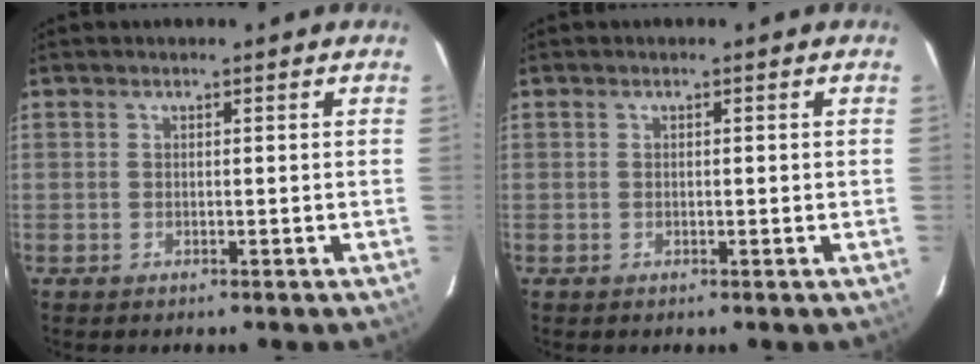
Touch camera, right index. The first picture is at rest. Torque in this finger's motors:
{"motor_torque": [-0.15, 0.03, -0.03, -0.01]}